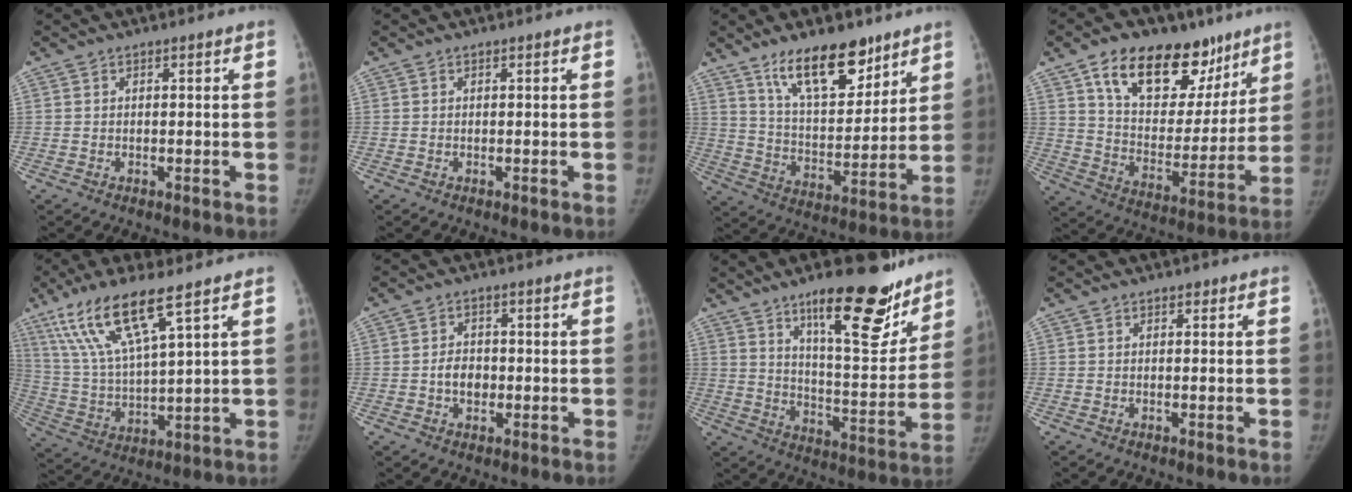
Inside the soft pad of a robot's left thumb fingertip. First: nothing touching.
{"total": 0.0}
{"total": 16.2, "force": [11.1, 6.6, 9.8], "torque": [-0.118, -0.069, 0.196]}
{"total": 24.3, "force": [14.3, 13.6, 14.2], "torque": [-0.173, -0.035, 0.235]}
{"total": 15.2, "force": [9.0, 2.9, 12.0], "torque": [-0.250, -0.030, 0.184]}
{"total": 4.1, "force": [-0.6, 3.2, 2.6], "torque": [-0.028, 0.008, -0.013]}
{"total": 22.1, "force": [14.7, 6.6, 15.2], "torque": [-0.176, -0.086, 0.227]}
{"total": 0.5, "force": [0.3, 0.4, 0.2], "torque": [0.001, 0.000, 0.001]}